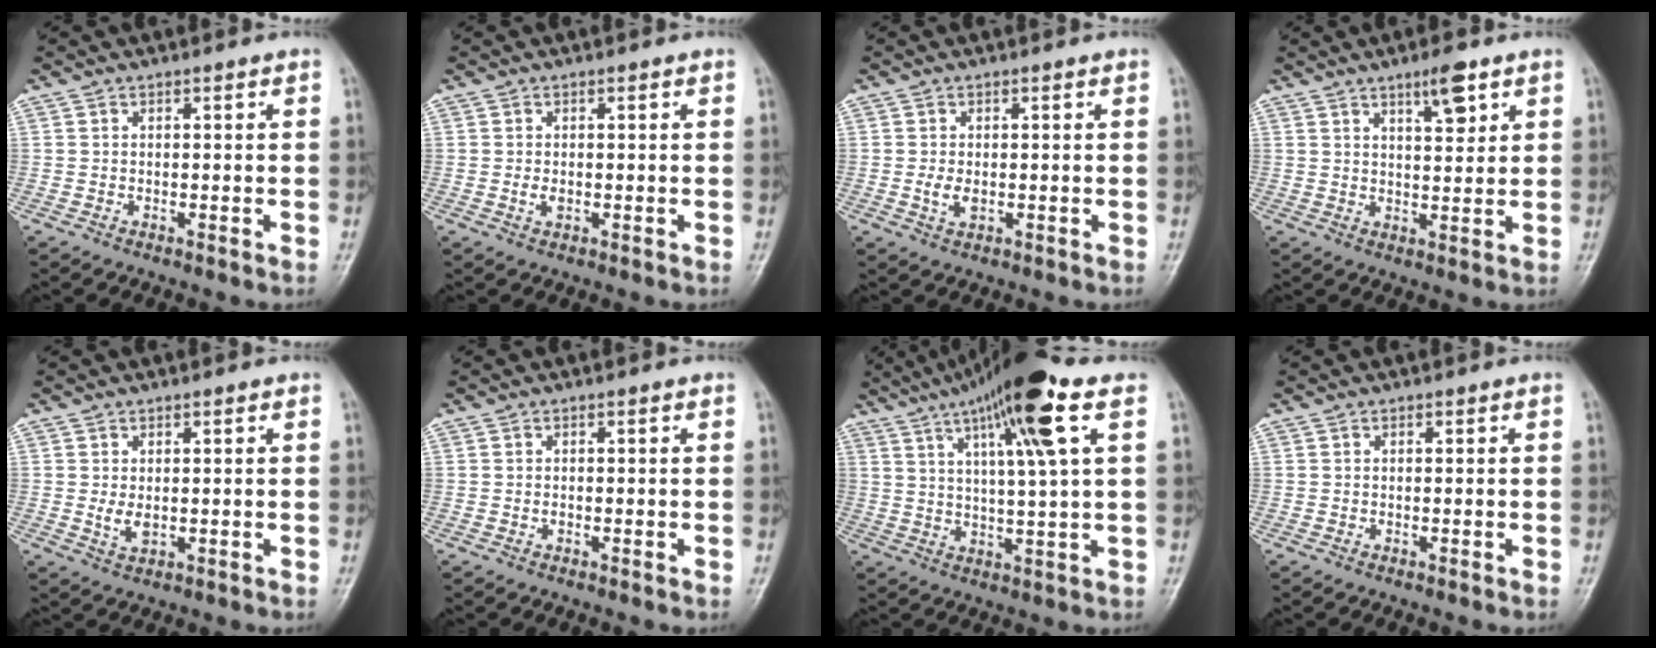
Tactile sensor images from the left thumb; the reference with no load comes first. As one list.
[{"total": 1.8, "force": [0.1, 1.0, 1.5], "torque": [-0.022, 0.000, 0.003]}, {"total": 2.8, "force": [0.1, 1.5, 2.4], "torque": [-0.046, -0.006, 0.003]}, {"total": 5.7, "force": [3.4, 1.6, 4.2], "torque": [-0.056, -0.022, 0.054]}, {"total": 3.3, "force": [0.6, 1.6, 2.8], "torque": [-0.044, -0.008, 0.016]}, {"total": 0.6, "force": [0.0, 0.3, 0.5], "torque": [-0.005, 0.002, 0.001]}, {"total": 16.5, "force": [8.0, 1.7, 14.3], "torque": [-0.236, -0.006, 0.128]}, {"total": 0.0}]